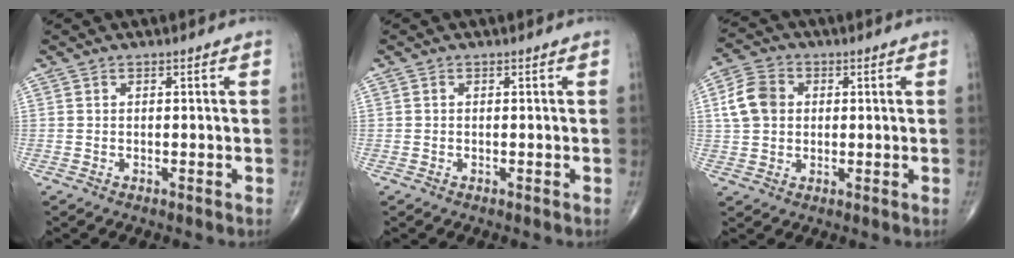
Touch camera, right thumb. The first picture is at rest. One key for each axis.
{"total": 0.0}
{"total": 7.7, "fx": 1.3, "fy": 6.1, "fz": 4.5, "tx": -0.078, "ty": 0.011, "tz": 0.019}